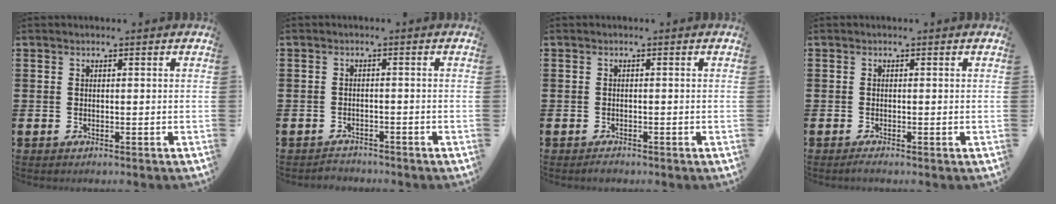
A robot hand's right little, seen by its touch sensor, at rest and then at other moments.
{"total": 1.3, "force": [-1.3, 0.2, -0.2], "torque": [-0.002, 0.005, -0.029]}
{"total": 0.6, "force": [-0.6, 0.2, 0.0], "torque": [-0.003, -0.001, -0.012]}
{"total": 0.6, "force": [-0.4, 0.1, 0.4], "torque": [-0.008, -0.003, -0.007]}